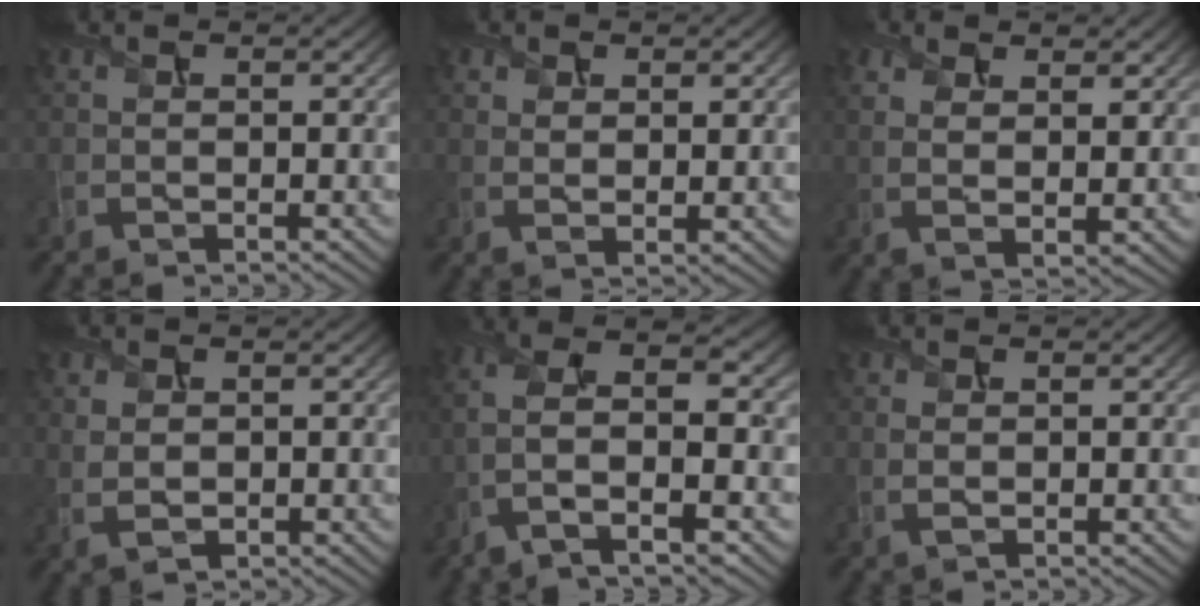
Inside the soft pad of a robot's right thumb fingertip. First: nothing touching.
{"total": 2.4, "force": [1.2, 1.2, 1.7], "torque": [-0.039, -0.004, 0.027]}
{"total": 5.6, "force": [2.7, 2.4, 4.2], "torque": [-0.089, -0.002, 0.047]}
{"total": 2.7, "force": [0.2, 1.9, 2.0], "torque": [-0.046, -0.004, 0.007]}
{"total": 9.2, "force": [-2.5, 3.4, 8.2], "torque": [-0.184, 0.016, -0.059]}
{"total": 1.4, "force": [0.1, 0.7, 1.2], "torque": [-0.031, -0.002, 0.003]}